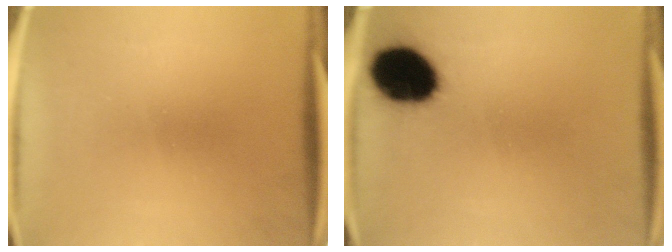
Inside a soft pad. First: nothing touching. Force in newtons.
{"total": 15.2}